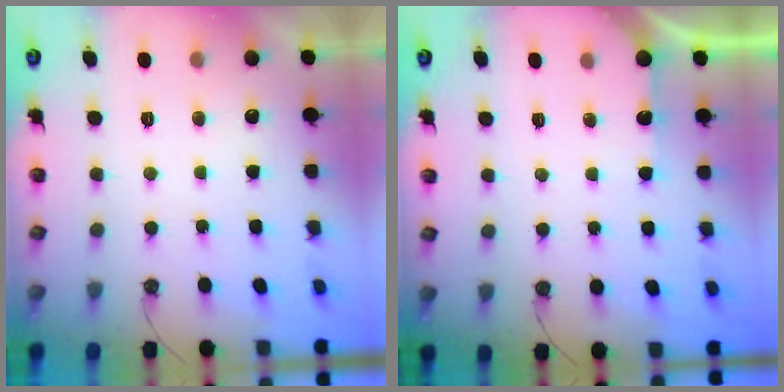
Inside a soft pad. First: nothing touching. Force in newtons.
{"total": 6.6, "press": 6.6, "slide": 0.3}